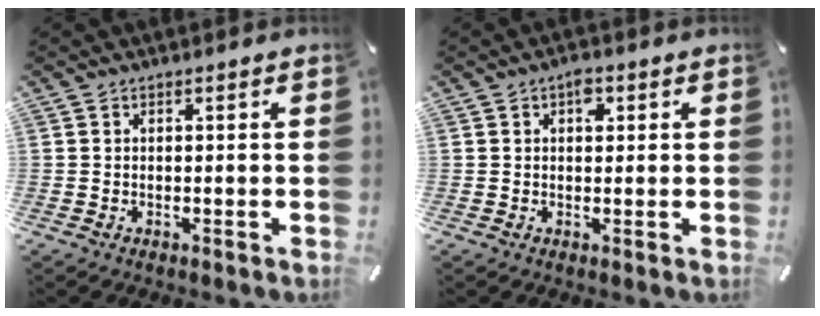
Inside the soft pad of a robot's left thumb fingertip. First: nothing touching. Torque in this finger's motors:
{"motor_torque": [0.66, 0.62, -0.01, -0.34, 0.12]}